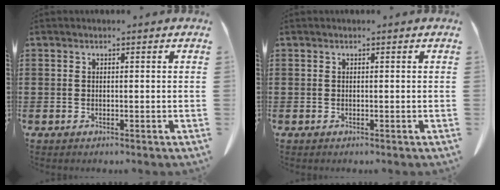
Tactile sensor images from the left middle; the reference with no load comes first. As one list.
[{"total": 0.0}]